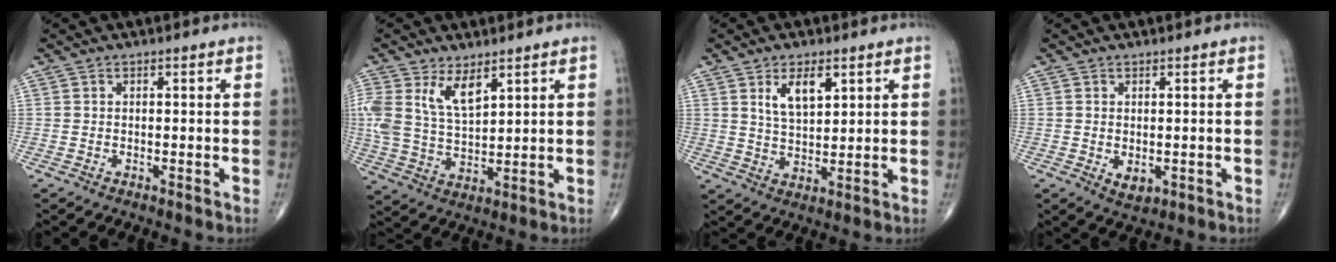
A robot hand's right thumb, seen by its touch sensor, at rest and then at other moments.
{"total": 9.7, "force": [5.0, 4.5, 6.9], "torque": [-0.135, -0.020, 0.108]}
{"total": 6.5, "force": [3.1, 3.1, 4.9], "torque": [-0.073, -0.022, 0.060]}
{"total": 2.5, "force": [-0.3, 1.6, 1.9], "torque": [-0.021, -0.004, 0.002]}